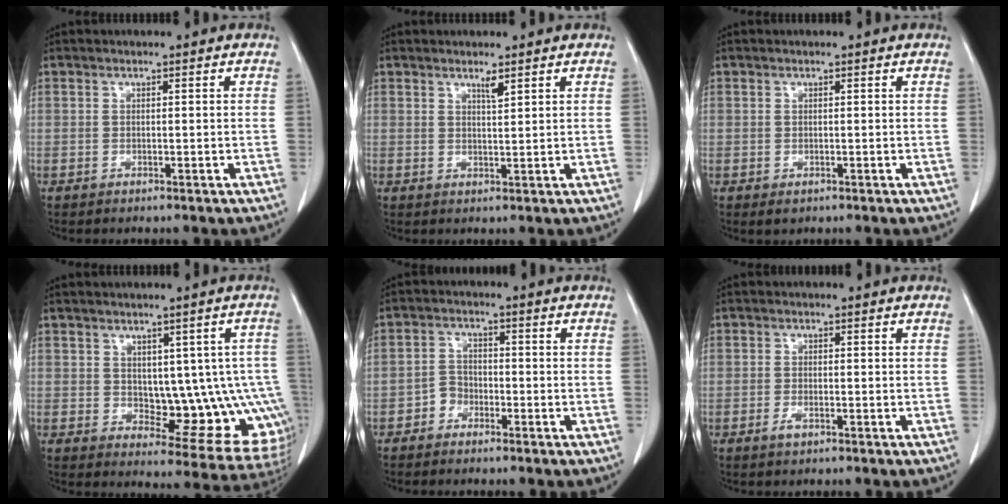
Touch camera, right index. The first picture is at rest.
{"total": 1.6, "force": [1.2, 0.0, 1.1], "torque": [-0.021, -0.005, 0.021]}
{"total": 0.9, "force": [-0.3, 0.8, 0.3], "torque": [-0.005, 0.002, 0.001]}
{"total": 11.9, "force": [0.2, 5.6, 10.5], "torque": [-0.108, 0.006, 0.020]}
{"total": 2.7, "force": [-1.7, 1.9, 0.7], "torque": [-0.009, 0.010, -0.037]}
{"total": 1.4, "force": [-0.9, 0.5, 1.0], "torque": [-0.020, 0.000, -0.014]}